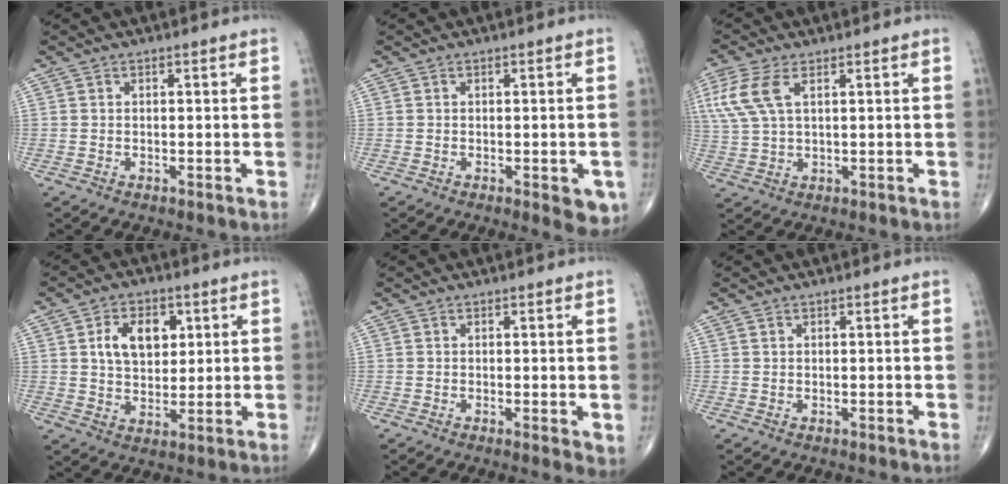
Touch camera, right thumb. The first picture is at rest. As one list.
[{"total": 7.7, "force": [-2.6, 2.8, 6.7], "torque": [-0.062, -0.006, -0.025]}, {"total": 7.9, "force": [3.0, 3.6, 6.4], "torque": [-0.172, 0.009, 0.064]}, {"total": 9.4, "force": [2.8, 6.2, 6.5], "torque": [-0.082, -0.007, 0.049]}, {"total": 2.9, "force": [-0.4, 0.9, 2.7], "torque": [-0.036, -0.009, -0.008]}, {"total": 0.0}]